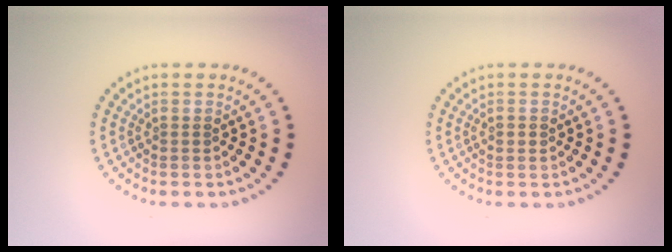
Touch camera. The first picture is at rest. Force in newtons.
{"total": 1.0, "press": 1.0, "slide": 0.0}